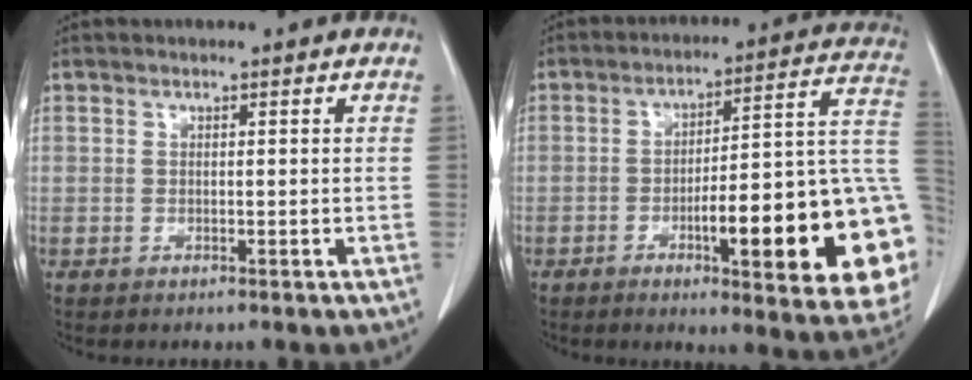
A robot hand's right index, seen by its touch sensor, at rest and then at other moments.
{"total": 23.5, "force": [-6.2, 3.7, 22.4], "torque": [-0.207, 0.018, -0.073]}